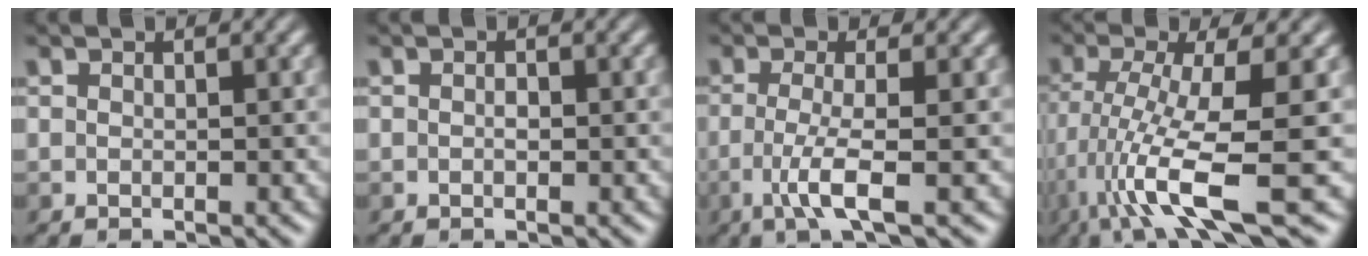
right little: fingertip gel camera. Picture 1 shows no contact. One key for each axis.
{"total": 0.6, "fx": 0.0, "fy": 0.4, "fz": 0.5, "tx": -0.001, "ty": 0.001, "tz": -0.006}
{"total": 3.5, "fx": -1.5, "fy": 0.0, "fz": 3.2, "tx": -0.069, "ty": 0.000, "tz": -0.031}
{"total": 8.2, "fx": -3.1, "fy": 1.1, "fz": 7.6, "tx": -0.154, "ty": -0.003, "tz": -0.056}